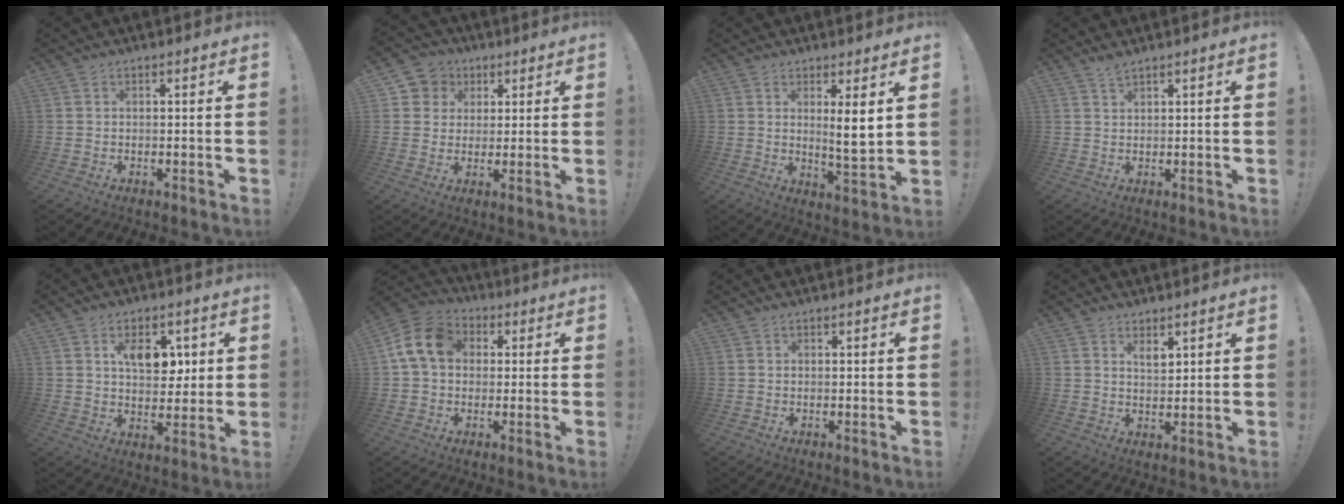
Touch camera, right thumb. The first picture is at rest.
{"total": 7.0, "force": [1.7, 6.7, 1.2], "torque": [-0.010, -0.009, 0.037]}
{"total": 6.8, "force": [2.3, 0.3, 6.4], "torque": [-0.097, -0.020, 0.034]}
{"total": 1.8, "force": [1.6, 0.2, 0.9], "torque": [-0.014, -0.007, 0.027]}
{"total": 10.0, "force": [3.7, 6.3, 6.9], "torque": [-0.092, -0.006, 0.067]}
{"total": 12.8, "force": [2.8, 9.8, 7.8], "torque": [-0.134, 0.015, 0.060]}
{"total": 0.0}
{"total": 3.4, "force": [2.4, 1.2, 2.0], "torque": [-0.028, -0.018, 0.039]}